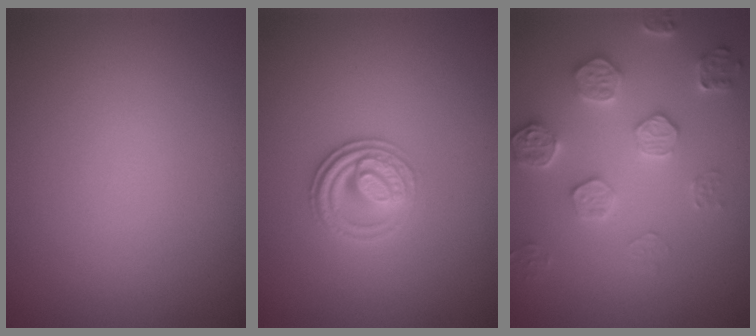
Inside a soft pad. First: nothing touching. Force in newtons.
{"total": 2.8, "press": 2.6, "slide": 1.0}
{"total": 4.0, "press": 3.9, "slide": 0.9}